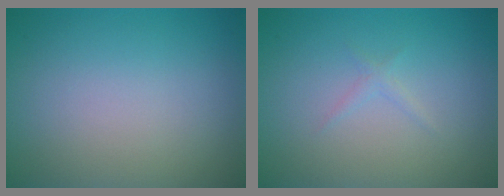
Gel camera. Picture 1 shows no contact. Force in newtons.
{"total": 0.7, "press": 0.7, "slide": 0.0}